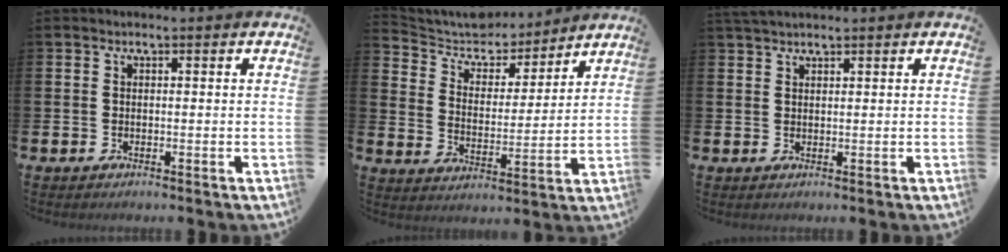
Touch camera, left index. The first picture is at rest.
{"total": 6.2, "force": [5.7, 2.2, 0.8], "torque": [-0.045, -0.050, 0.096]}
{"total": 3.0, "force": [2.9, 0.5, 0.7], "torque": [-0.016, -0.008, 0.054]}